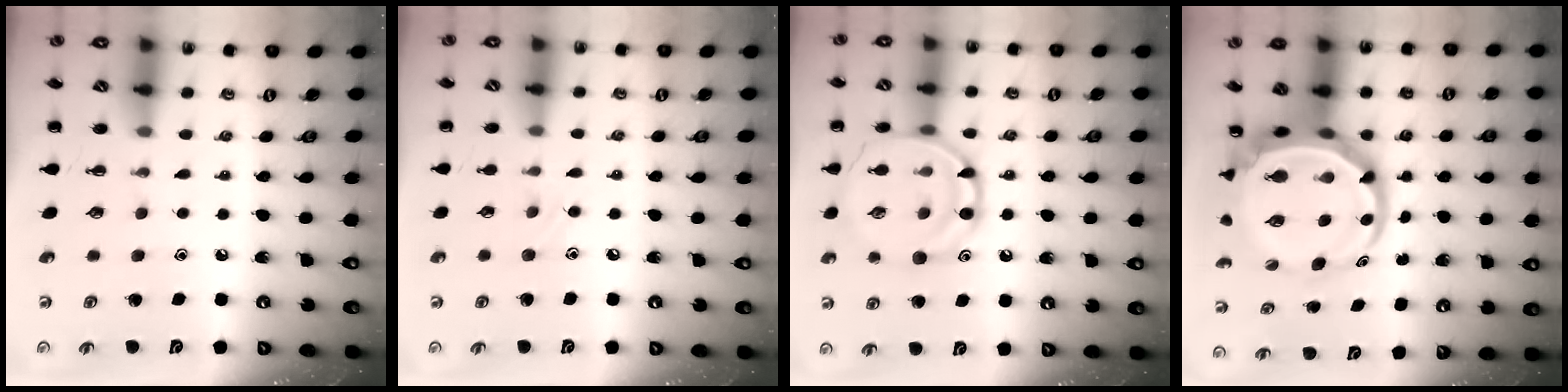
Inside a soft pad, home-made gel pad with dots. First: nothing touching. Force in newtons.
{"total": 4.7, "press": 4.5, "slide": 1.5}
{"total": 15.2, "press": 15.2, "slide": 0.8}
{"total": 9.1, "press": 8.8, "slide": 2.5}